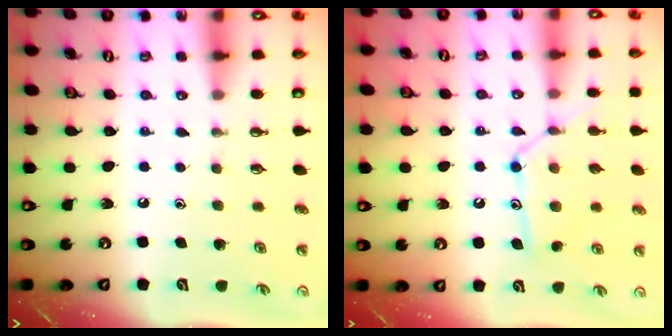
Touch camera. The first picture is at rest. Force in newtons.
{"total": 13.7, "press": 13.7, "slide": 0.9}